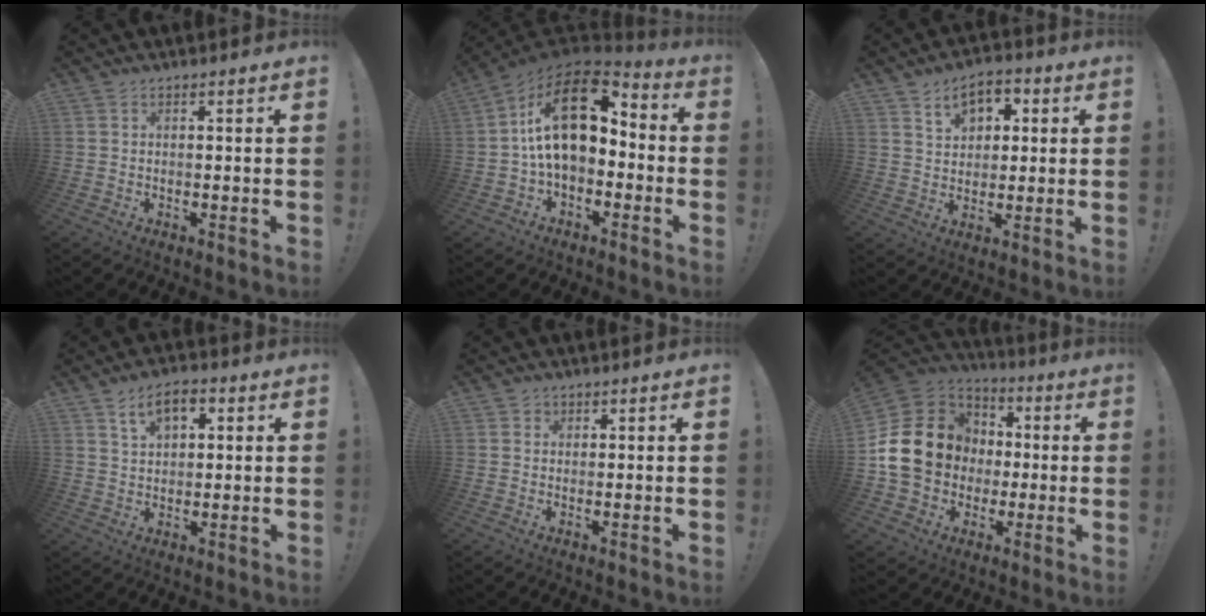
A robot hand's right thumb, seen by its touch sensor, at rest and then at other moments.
{"total": 19.5, "force": [4.1, 10.6, 15.9], "torque": [-0.272, -0.006, 0.074]}
{"total": 8.5, "force": [4.0, 6.1, 4.3], "torque": [-0.056, -0.013, 0.073]}
{"total": 7.8, "force": [3.6, 4.5, 5.3], "torque": [-0.079, -0.002, 0.065]}
{"total": 1.3, "force": [0.5, 1.2, 0.2], "torque": [0.004, -0.001, 0.007]}
{"total": 19.3, "force": [1.2, 16.6, 9.9], "torque": [-0.166, 0.018, 0.052]}